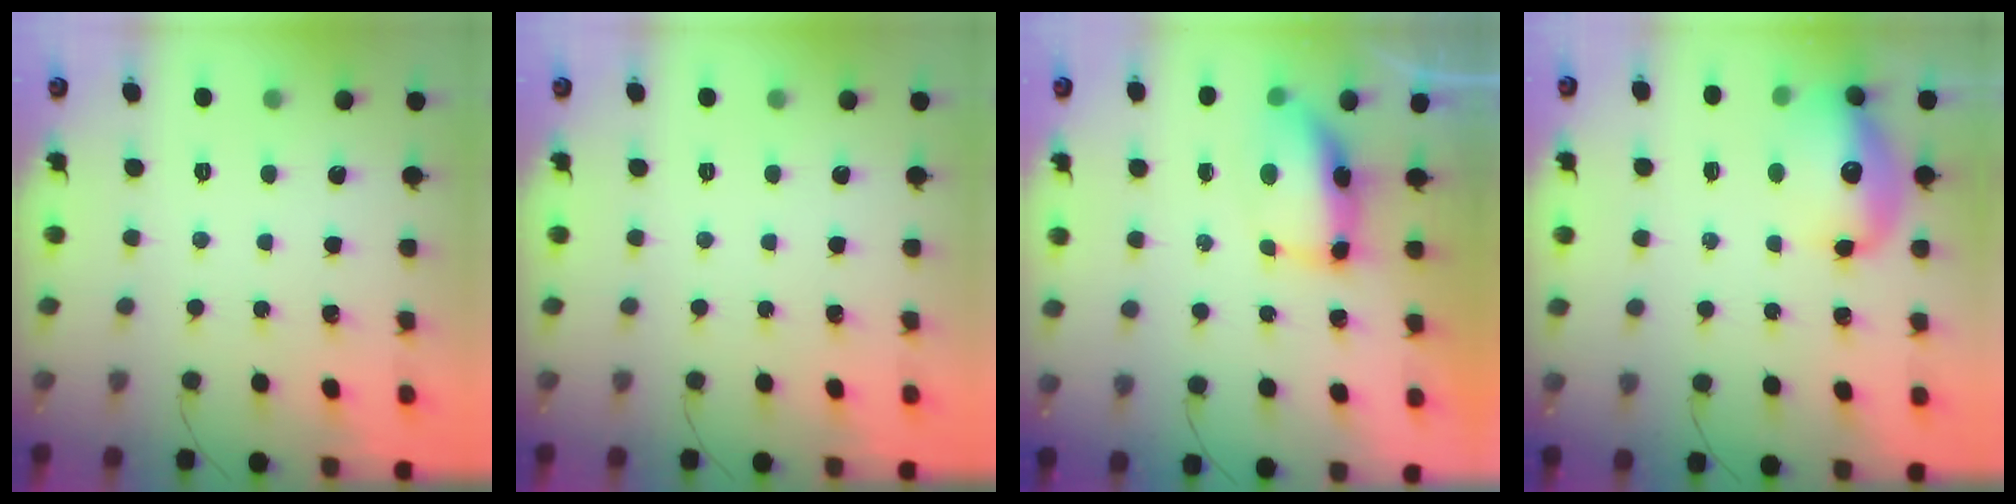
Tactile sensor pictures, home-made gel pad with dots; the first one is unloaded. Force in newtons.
{"total": 0.0}
{"total": 8.4, "press": 8.2, "slide": 1.9}
{"total": 13.7, "press": 13.2, "slide": 3.8}